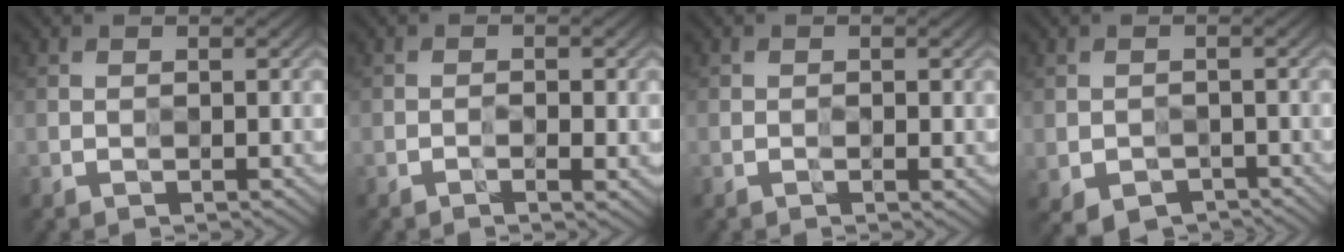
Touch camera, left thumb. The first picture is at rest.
{"total": 1.3, "force": [-0.6, 0.1, 1.2], "torque": [-0.022, -0.003, -0.011]}
{"total": 1.2, "force": [-0.1, 0.6, 1.0], "torque": [-0.015, -0.004, -0.002]}
{"total": 2.8, "force": [-1.9, 1.7, 1.2], "torque": [-0.025, -0.012, -0.028]}